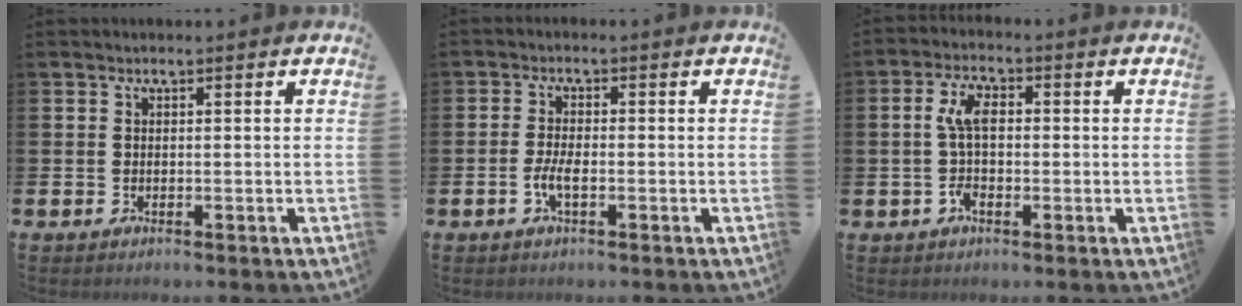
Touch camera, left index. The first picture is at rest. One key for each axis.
{"total": 2.7, "fx": -0.9, "fy": 0.9, "fz": 2.4, "tx": -0.044, "ty": -0.003, "tz": -0.019}
{"total": 5.4, "fx": 0.0, "fy": 2.7, "fz": 4.6, "tx": -0.071, "ty": 0.005, "tz": -0.004}